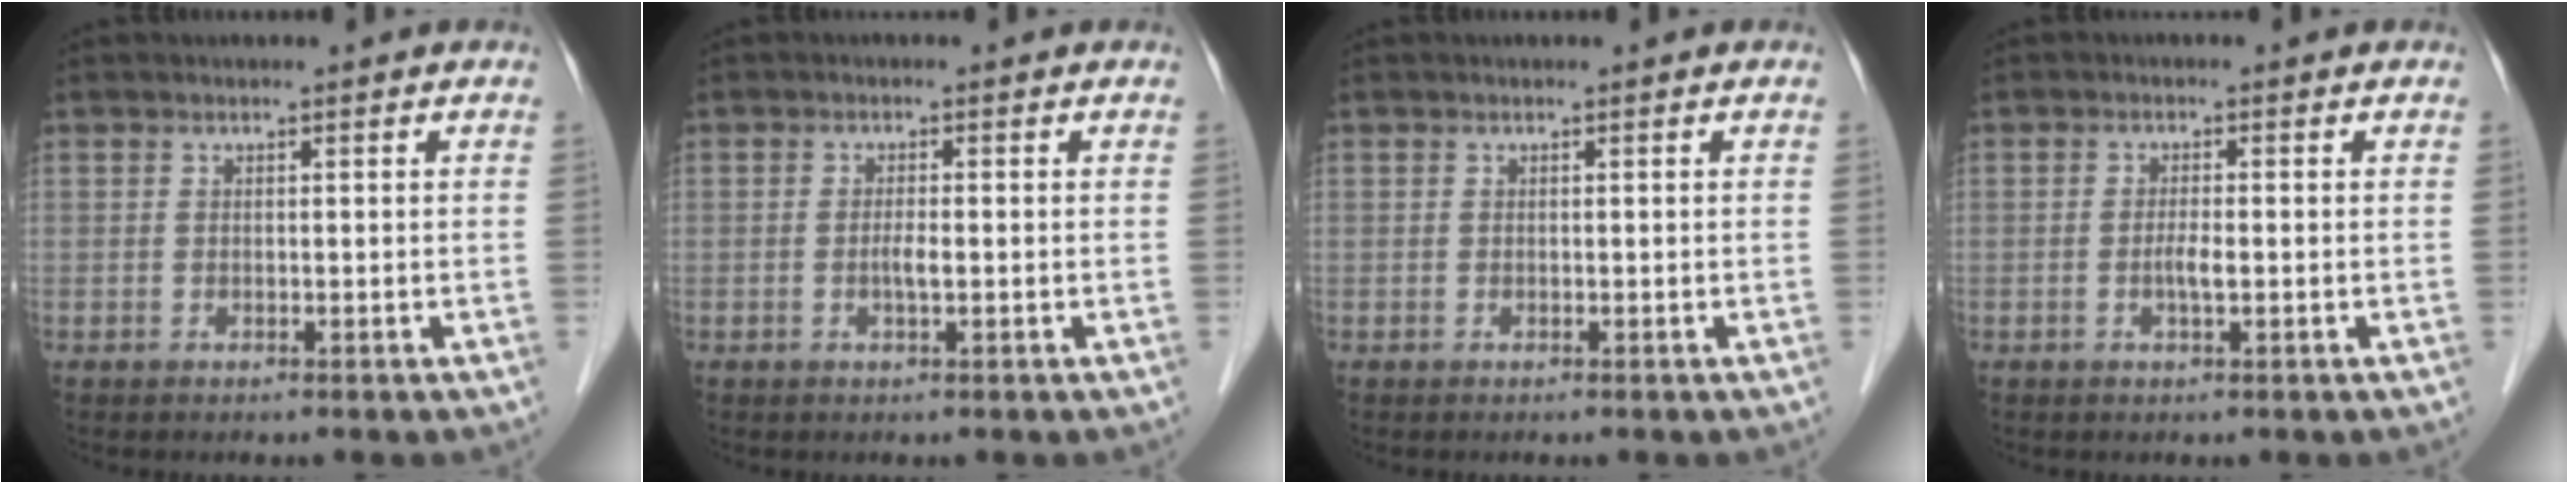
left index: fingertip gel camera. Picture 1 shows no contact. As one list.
[{"total": 1.6, "force": [-0.3, 0.2, 1.5], "torque": [-0.031, 0.000, -0.007]}, {"total": 0.0}, {"total": 1.9, "force": [-0.4, 0.3, 1.8], "torque": [-0.036, 0.000, -0.008]}]